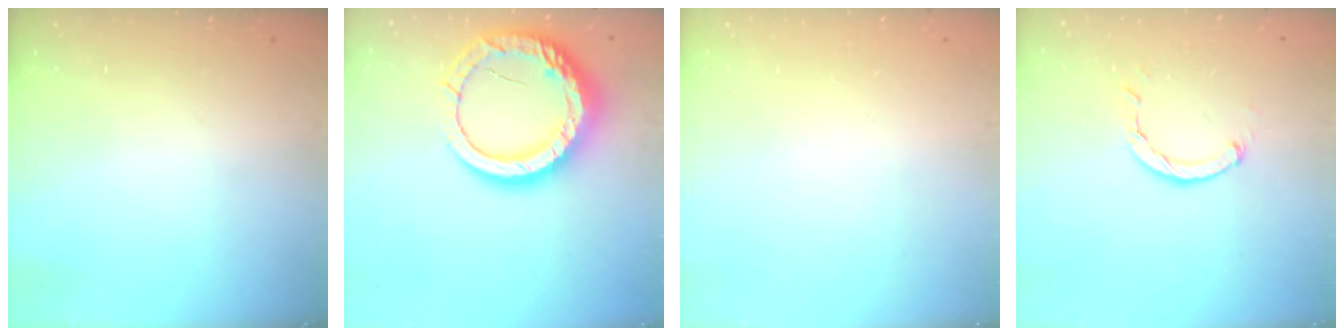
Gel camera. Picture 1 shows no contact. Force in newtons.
{"total": 16.5, "press": 16.5, "slide": 1.2}
{"total": 0.0}
{"total": 2.1, "press": 2.1, "slide": 0.3}